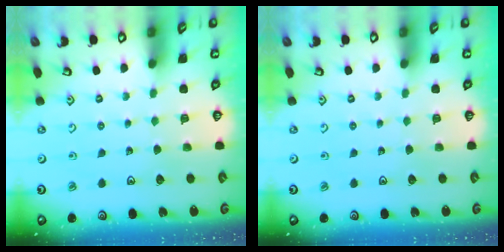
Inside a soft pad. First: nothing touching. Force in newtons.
{"total": 0.0}